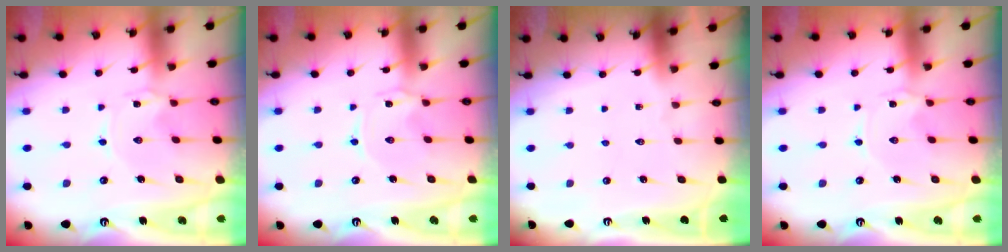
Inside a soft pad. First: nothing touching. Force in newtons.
{"total": 0.6, "press": 0.6, "slide": 0.2}
{"total": 0.0}
{"total": 0.0}